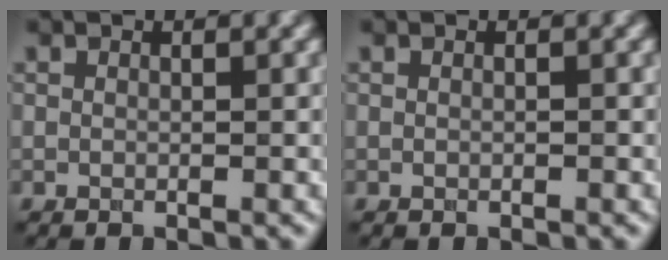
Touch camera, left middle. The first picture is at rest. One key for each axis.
{"total": 0.0}